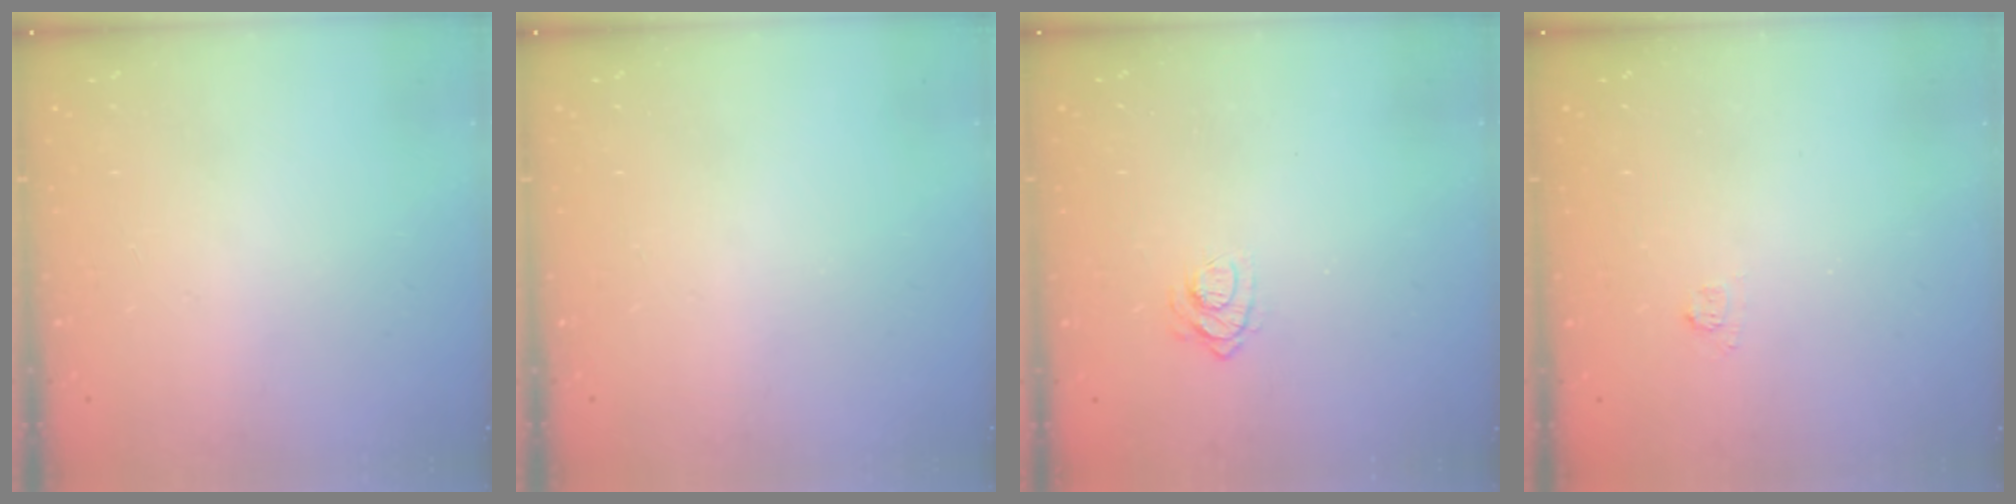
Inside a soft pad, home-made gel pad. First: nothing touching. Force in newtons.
{"total": 0.0}
{"total": 6.9, "press": 6.8, "slide": 1.0}
{"total": 2.2, "press": 2.1, "slide": 0.9}